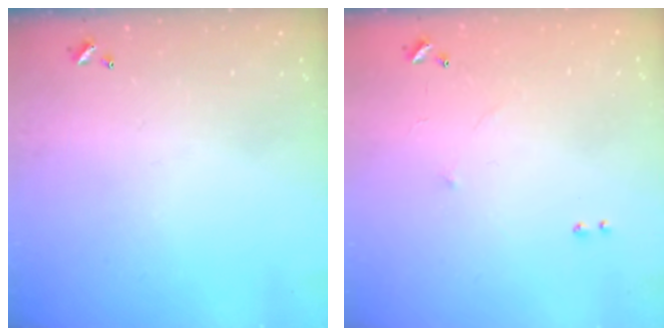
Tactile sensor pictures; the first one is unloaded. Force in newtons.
{"total": 6.1, "press": 6.0, "slide": 0.8}